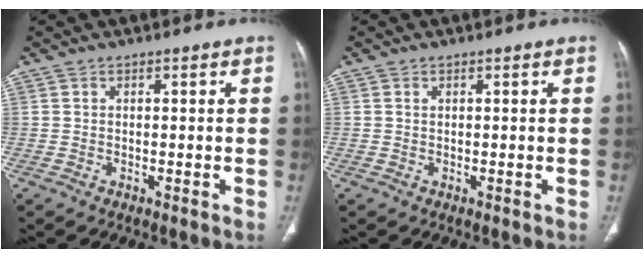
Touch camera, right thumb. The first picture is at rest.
{"total": 0.0}